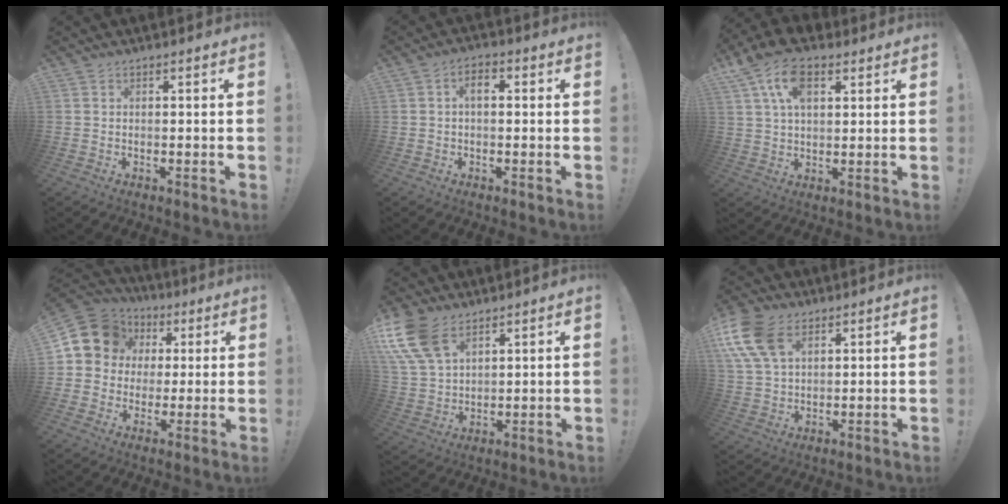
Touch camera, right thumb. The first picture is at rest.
{"total": 3.6, "force": [0.3, 2.0, 3.0], "torque": [-0.044, 0.006, 0.001]}
{"total": 12.6, "force": [6.1, 7.0, 8.6], "torque": [-0.164, -0.015, 0.109]}
{"total": 12.0, "force": [3.6, 10.6, 4.5], "torque": [-0.061, -0.010, 0.074]}
{"total": 13.0, "force": [7.5, 7.5, 7.4], "torque": [-0.165, -0.032, 0.146]}
{"total": 13.7, "force": [6.1, 8.6, 8.7], "torque": [-0.185, -0.018, 0.117]}